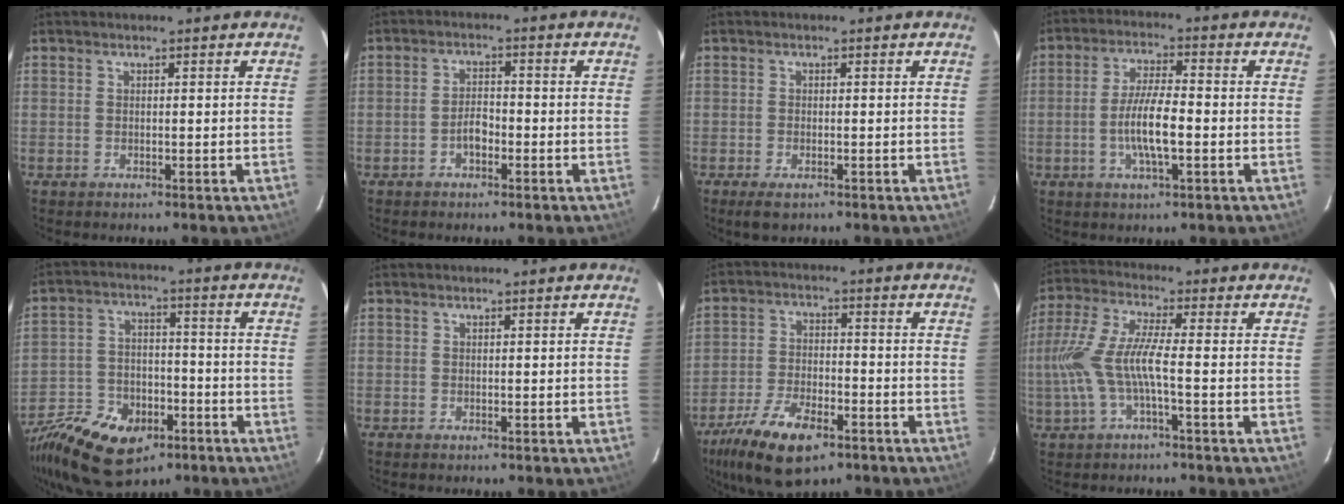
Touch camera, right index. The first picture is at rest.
{"total": 2.9, "force": [-1.6, 1.4, 1.9], "torque": [-0.037, 0.006, -0.028]}
{"total": 2.9, "force": [-1.8, 1.3, 1.9], "torque": [-0.040, -0.008, -0.032]}
{"total": 7.8, "force": [-1.9, 1.6, 7.4], "torque": [-0.145, 0.000, -0.037]}
{"total": 20.6, "force": [-11.4, 12.9, 11.4], "torque": [-0.276, -0.024, -0.180]}
{"total": 0.0}
{"total": 14.2, "force": [-8.9, 6.2, 9.2], "torque": [-0.201, -0.021, -0.160]}
{"total": 9.6, "force": [-2.4, 1.2, 9.2], "torque": [-0.205, -0.002, -0.040]}